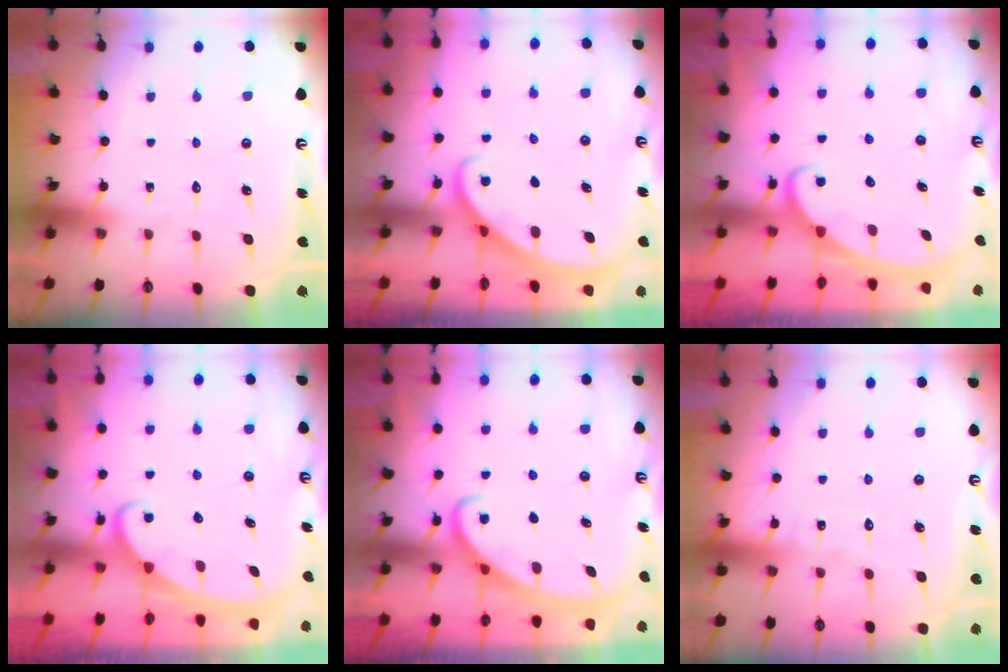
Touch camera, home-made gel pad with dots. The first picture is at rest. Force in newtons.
{"total": 2.1, "press": 2.1, "slide": 0.2}
{"total": 2.4, "press": 2.4, "slide": 0.3}
{"total": 2.4, "press": 2.4, "slide": 0.3}
{"total": 2.5, "press": 2.5, "slide": 0.3}
{"total": 2.9, "press": 2.8, "slide": 0.3}